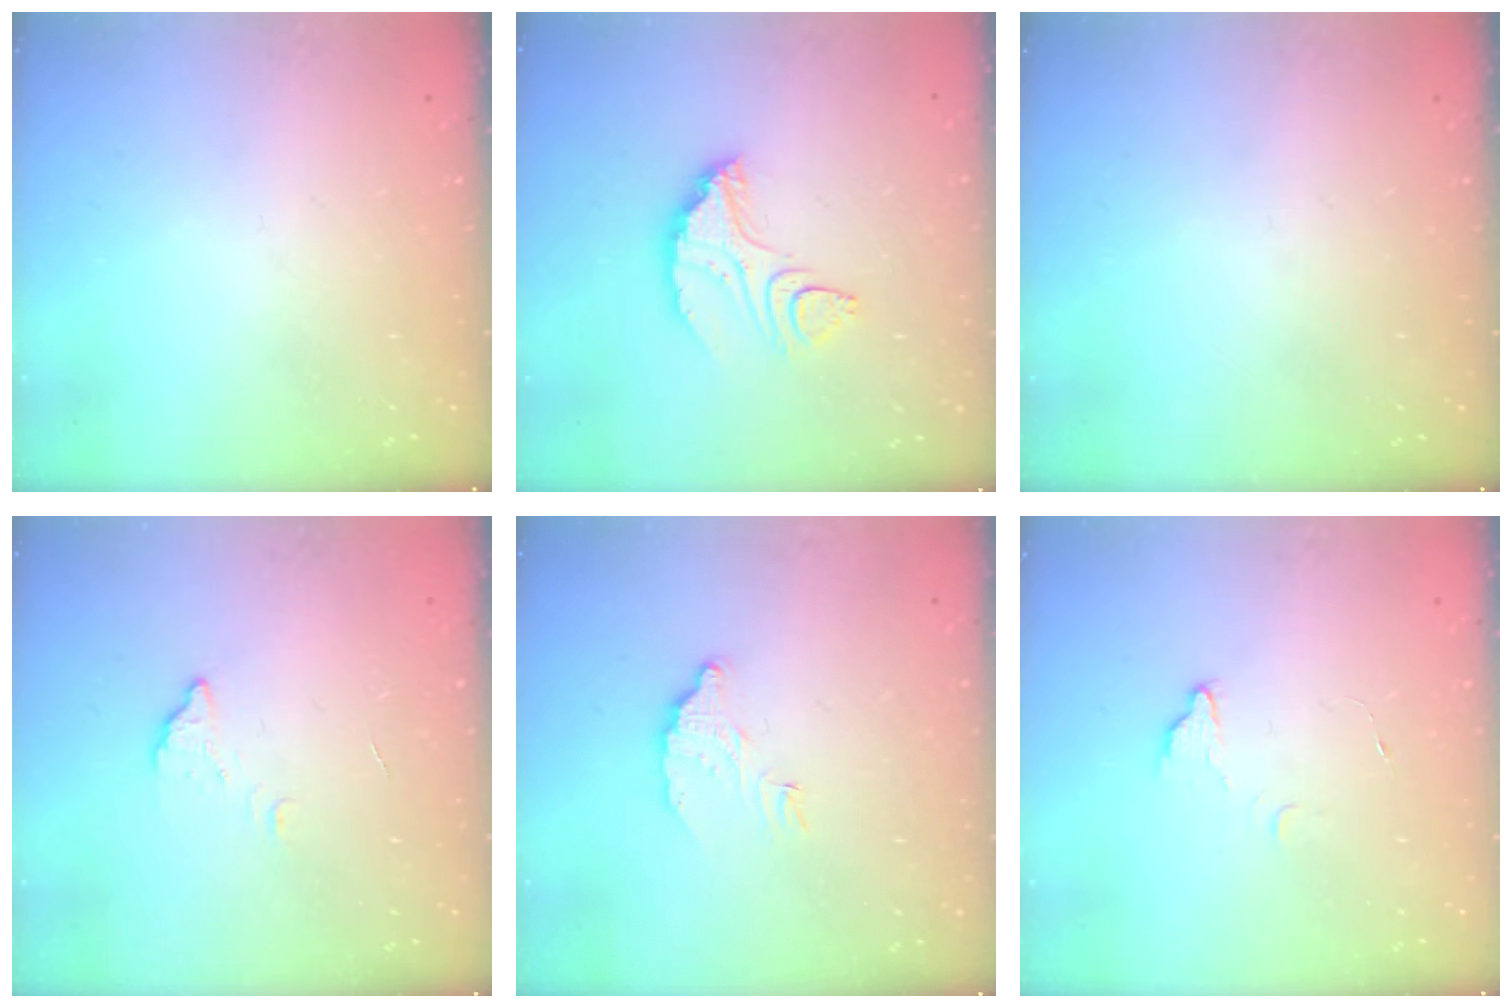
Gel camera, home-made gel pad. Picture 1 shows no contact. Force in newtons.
{"total": 9.2, "press": 9.1, "slide": 0.6}
{"total": 0.0}
{"total": 2.7, "press": 2.7, "slide": 0.2}
{"total": 6.3, "press": 6.3, "slide": 0.2}
{"total": 2.2, "press": 2.2, "slide": 0.2}